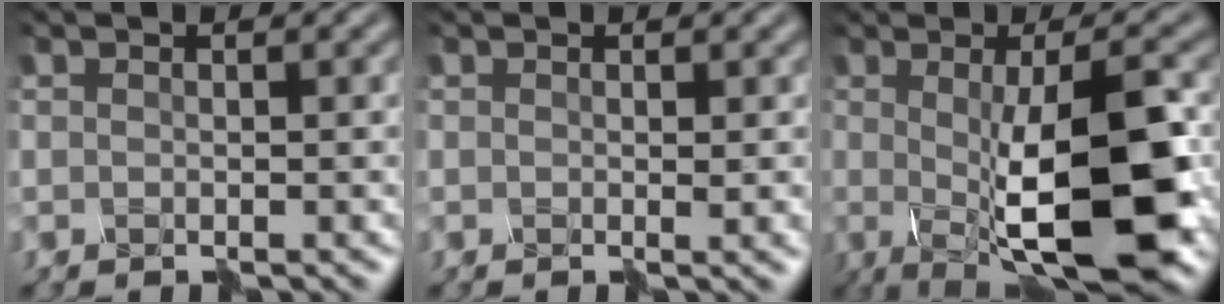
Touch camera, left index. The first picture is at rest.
{"total": 0.9, "force": [0.4, -0.2, 0.8], "torque": [-0.010, -0.001, 0.006]}
{"total": 11.7, "force": [-2.0, 2.7, 11.2], "torque": [-0.160, 0.000, -0.032]}